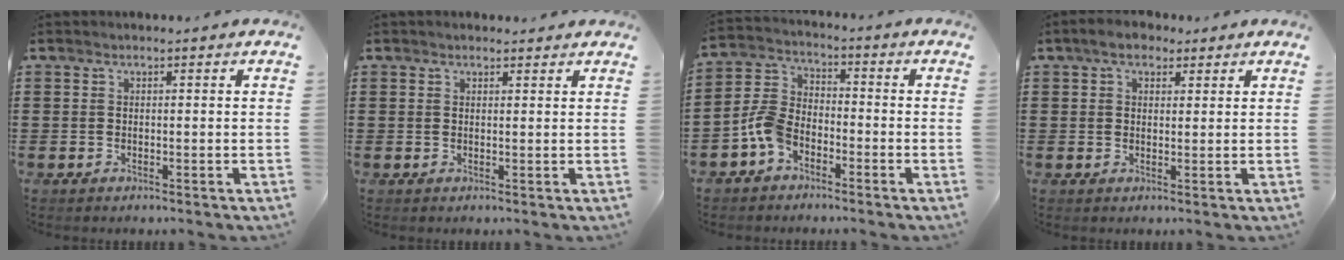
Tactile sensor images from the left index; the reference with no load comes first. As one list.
[{"total": 1.0, "force": [1.0, 0.3, 0.2], "torque": [-0.005, 0.003, 0.019]}, {"total": 6.2, "force": [-3.8, 3.7, 3.3], "torque": [-0.103, 0.004, -0.085]}, {"total": 3.5, "force": [2.5, 1.9, 1.7], "torque": [-0.034, 0.009, 0.043]}]